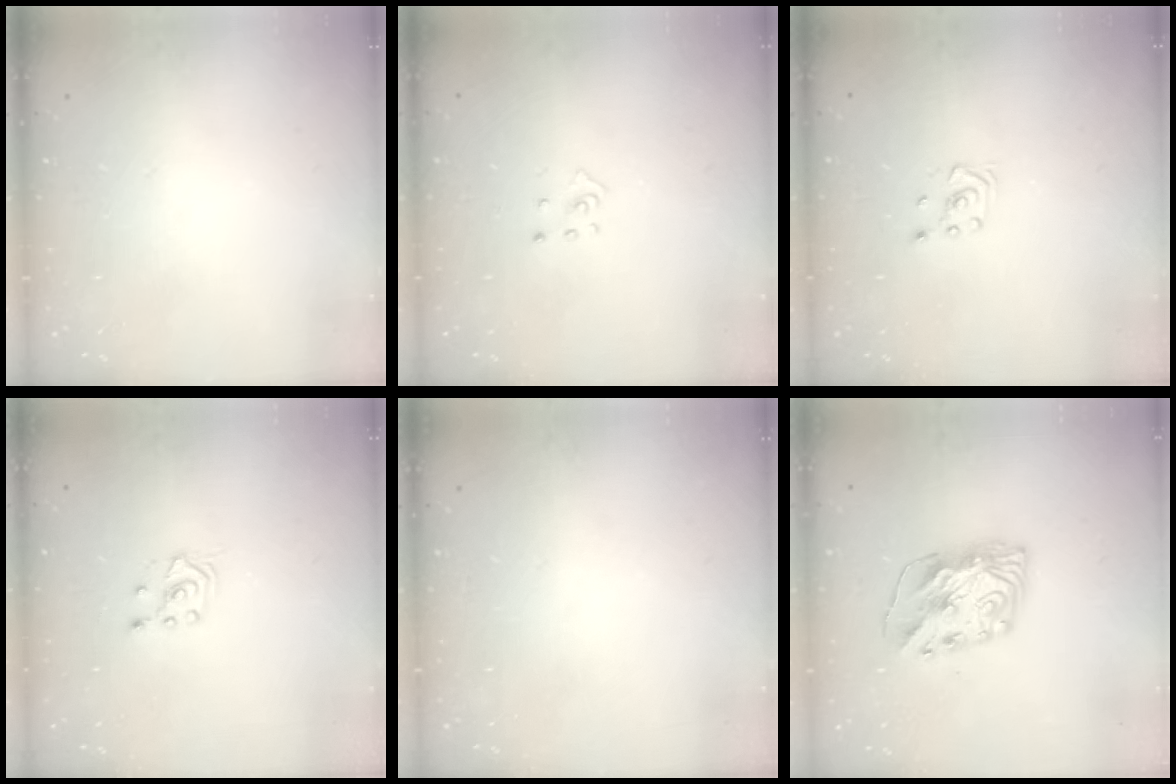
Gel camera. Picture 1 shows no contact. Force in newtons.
{"total": 2.9, "press": 2.9, "slide": 0.3}
{"total": 2.6, "press": 2.4, "slide": 1.0}
{"total": 2.6, "press": 2.4, "slide": 0.8}
{"total": 0.0}
{"total": 10.9, "press": 10.9, "slide": 0.5}